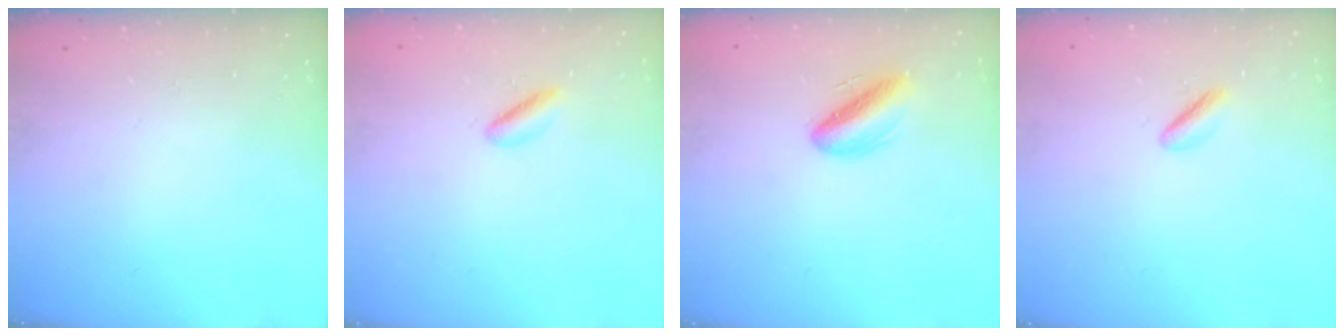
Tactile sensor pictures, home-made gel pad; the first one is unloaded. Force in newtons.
{"total": 2.8, "press": 2.6, "slide": 1.1}
{"total": 8.3, "press": 8.0, "slide": 2.1}
{"total": 1.8, "press": 1.5, "slide": 0.9}